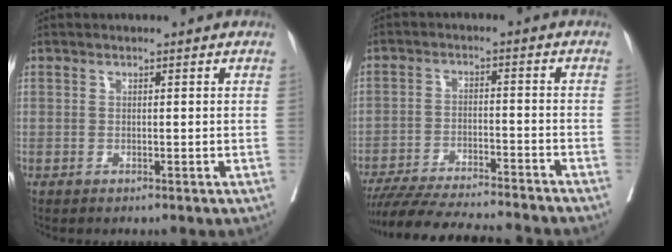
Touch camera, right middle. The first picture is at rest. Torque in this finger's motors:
{"motor_torque": [1.06, -1.08, 0.23, 0.10]}